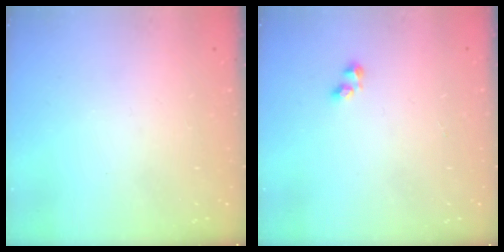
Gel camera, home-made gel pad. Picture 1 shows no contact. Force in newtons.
{"total": 2.4, "press": 2.1, "slide": 1.1}